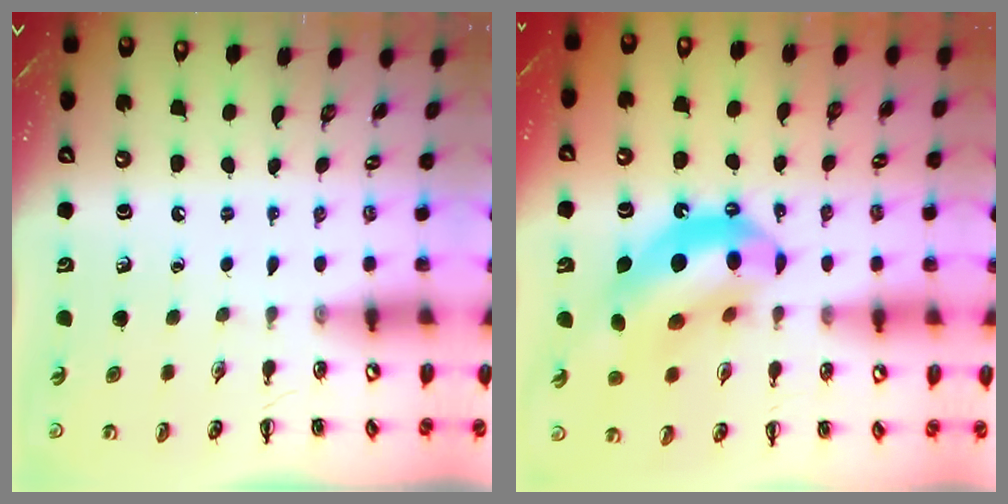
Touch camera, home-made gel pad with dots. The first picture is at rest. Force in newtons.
{"total": 16.5, "press": 15.9, "slide": 4.6}